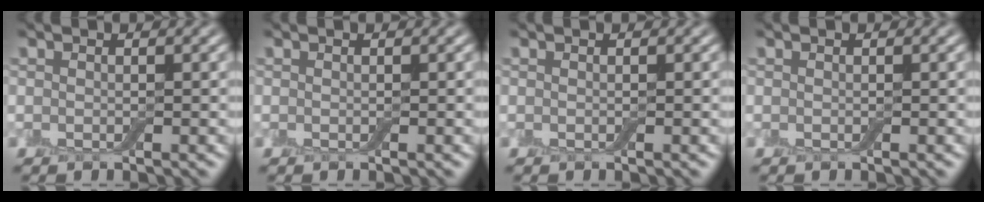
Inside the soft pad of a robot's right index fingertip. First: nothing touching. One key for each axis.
{"total": 0.0}
{"total": 0.0}
{"total": 0.0}